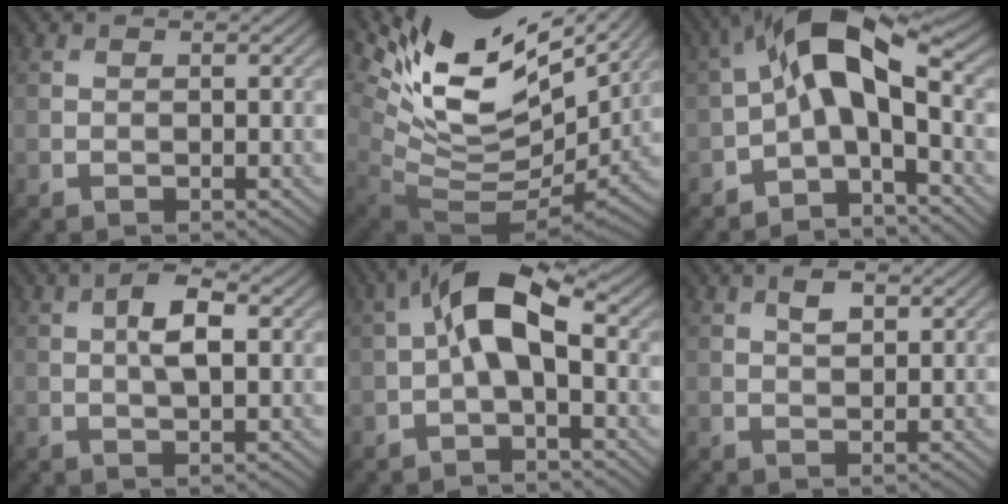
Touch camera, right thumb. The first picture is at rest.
{"total": 14.6, "force": [7.1, 6.8, 10.7], "torque": [-0.229, 0.003, 0.141]}
{"total": 10.7, "force": [-0.8, 4.9, 9.5], "torque": [-0.173, 0.026, -0.031]}
{"total": 4.7, "force": [0.7, 2.0, 4.2], "torque": [-0.079, 0.006, 0.010]}
{"total": 7.9, "force": [0.4, 3.5, 7.0], "torque": [-0.137, 0.024, -0.004]}
{"total": 2.4, "force": [1.1, 1.2, 1.8], "torque": [-0.036, 0.003, 0.018]}